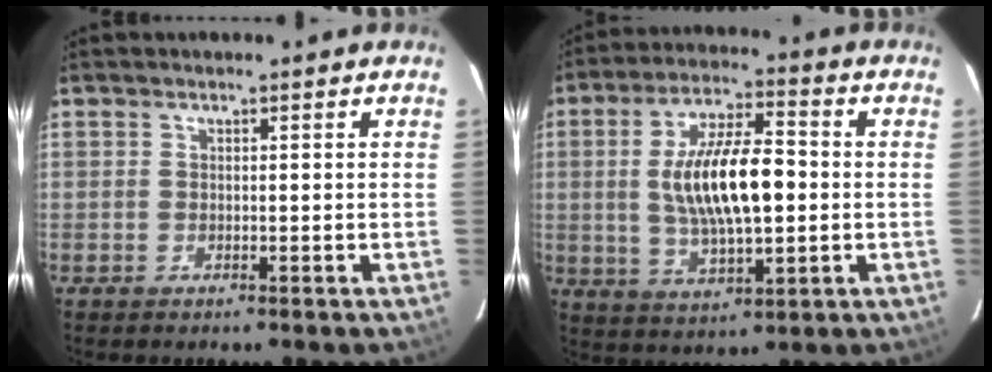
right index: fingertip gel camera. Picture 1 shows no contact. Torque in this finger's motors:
{"motor_torque": [0.97, 0.33, 1.05, 0.21]}